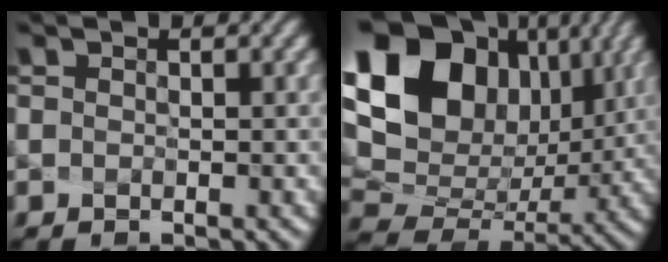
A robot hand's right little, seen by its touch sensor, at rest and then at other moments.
{"total": 19.5, "force": [7.4, 14.5, 10.8], "torque": [-0.249, 0.053, 0.141]}